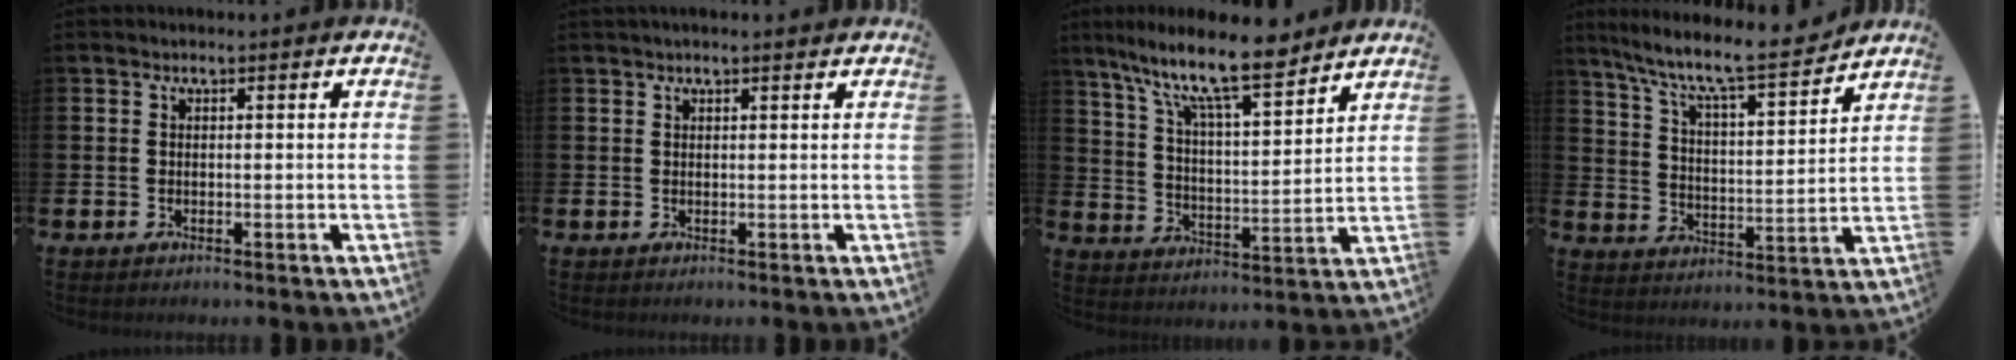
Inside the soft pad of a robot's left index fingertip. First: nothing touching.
{"total": 1.0, "force": [0.9, 0.0, 0.5], "torque": [0.003, -0.003, 0.013]}
{"total": 11.6, "force": [9.6, 2.4, 6.1], "torque": [-0.130, -0.054, 0.163]}
{"total": 8.7, "force": [7.9, 1.0, 3.5], "torque": [-0.096, -0.060, 0.130]}